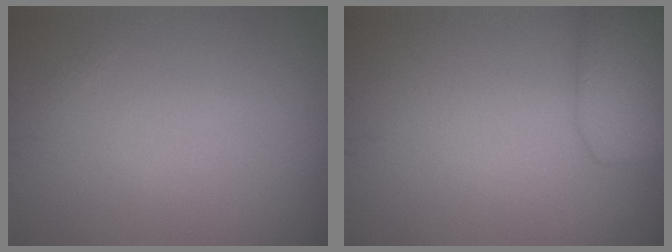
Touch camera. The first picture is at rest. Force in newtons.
{"total": 4.2, "press": 4.2, "slide": 0.1}